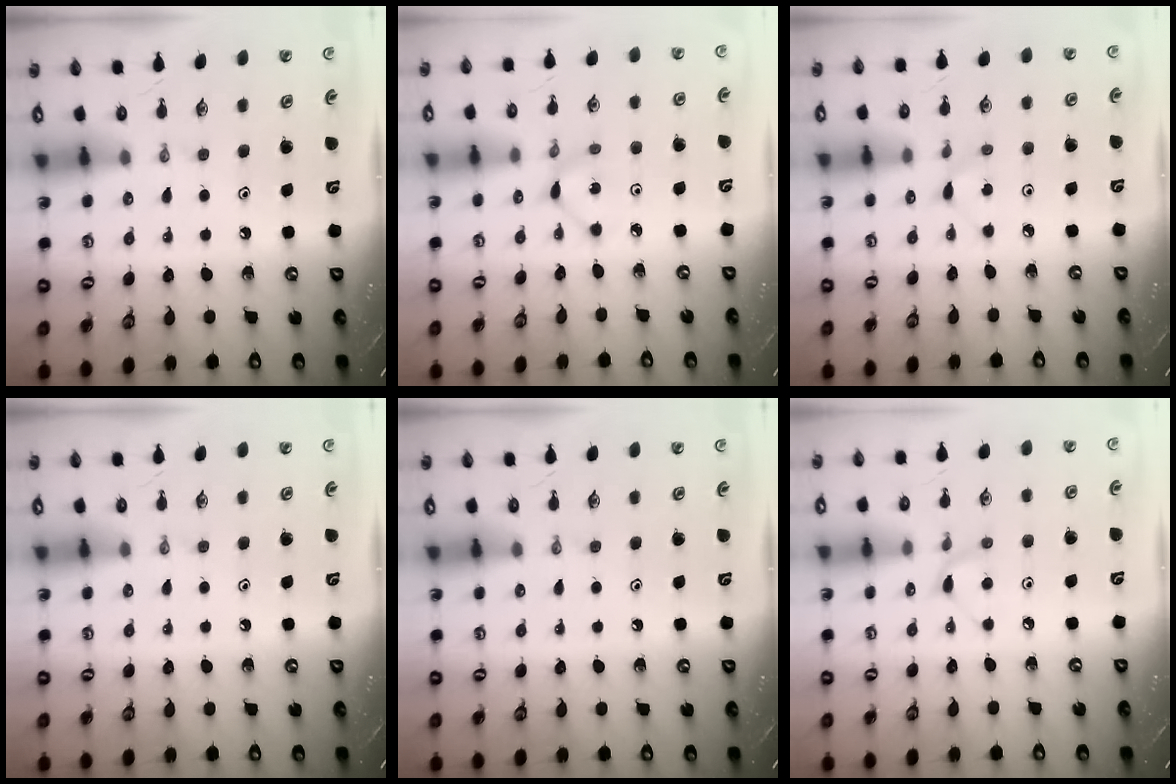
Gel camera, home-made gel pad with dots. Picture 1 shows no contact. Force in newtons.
{"total": 2.0, "press": 2.0, "slide": 0.2}
{"total": 2.5, "press": 2.5, "slide": 0.3}
{"total": 0.0}
{"total": 0.0}
{"total": 5.6, "press": 5.6, "slide": 0.6}